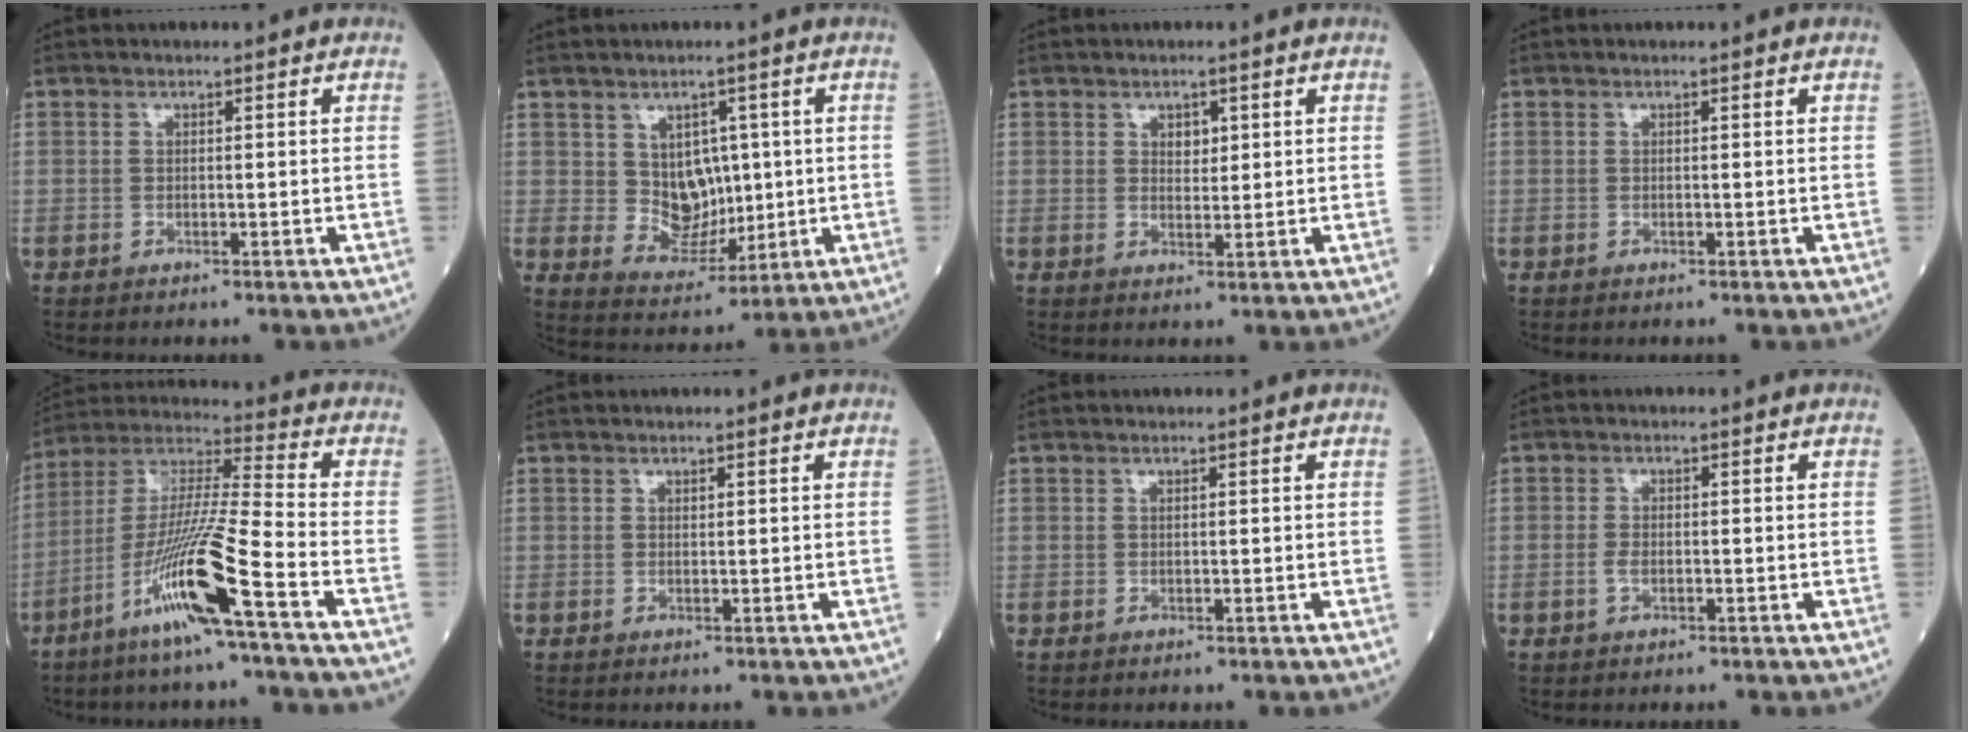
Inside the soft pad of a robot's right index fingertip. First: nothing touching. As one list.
[{"total": 6.8, "force": [1.4, 5.1, 4.2], "torque": [-0.066, 0.003, 0.040]}, {"total": 2.0, "force": [0.9, 1.3, 1.3], "torque": [-0.015, -0.002, 0.014]}, {"total": 0.0}, {"total": 14.7, "force": [-7.3, -1.2, 12.8], "torque": [-0.258, -0.017, -0.143]}, {"total": 0.0}, {"total": 0.0}, {"total": 1.6, "force": [-0.5, 0.8, 1.2], "torque": [-0.028, 0.002, -0.010]}]